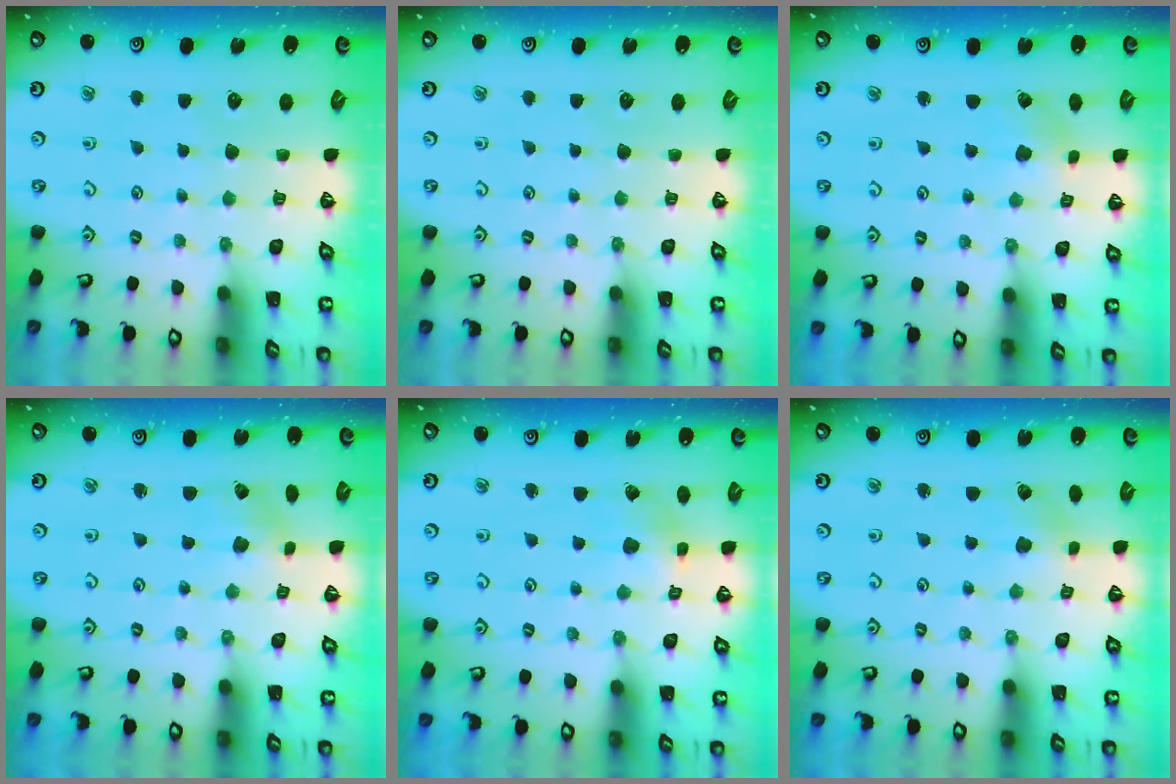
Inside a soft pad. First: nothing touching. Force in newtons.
{"total": 0.0}
{"total": 2.2, "press": 2.2, "slide": 0.4}
{"total": 2.4, "press": 2.3, "slide": 0.4}
{"total": 2.3, "press": 2.3, "slide": 0.1}
{"total": 1.4, "press": 1.4, "slide": 0.2}